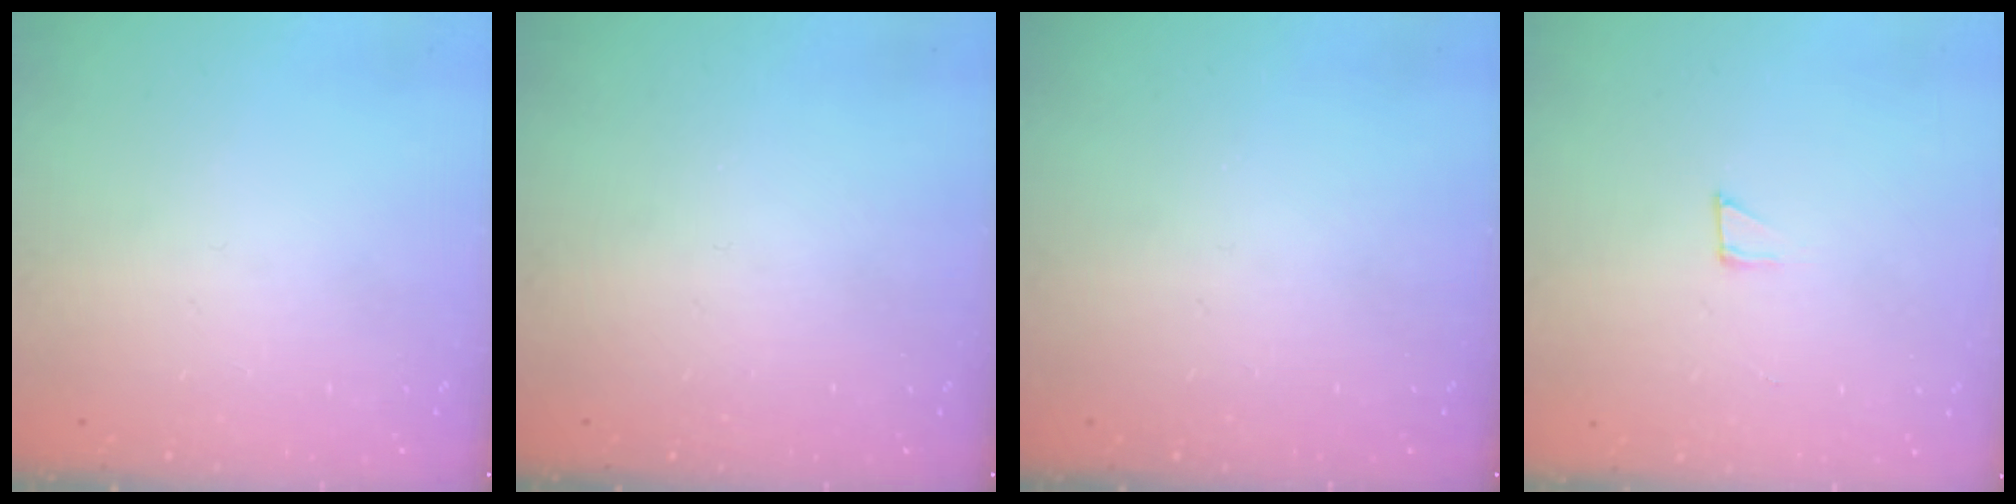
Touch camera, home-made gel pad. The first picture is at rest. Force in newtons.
{"total": 0.0}
{"total": 0.0}
{"total": 2.3, "press": 2.3, "slide": 0.2}